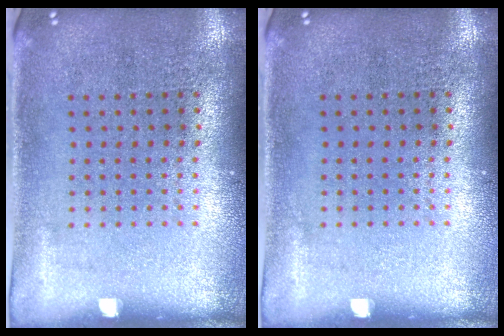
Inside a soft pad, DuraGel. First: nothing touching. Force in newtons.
{"total": 0.0}